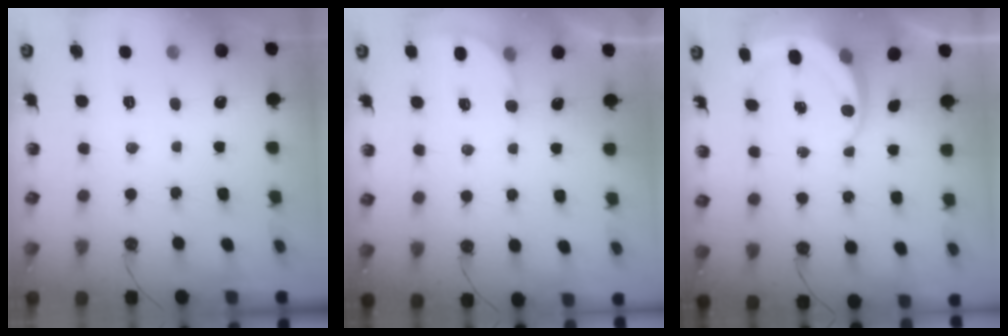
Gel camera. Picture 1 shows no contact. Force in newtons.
{"total": 4.3, "press": 4.2, "slide": 0.4}
{"total": 5.8, "press": 5.8, "slide": 0.7}